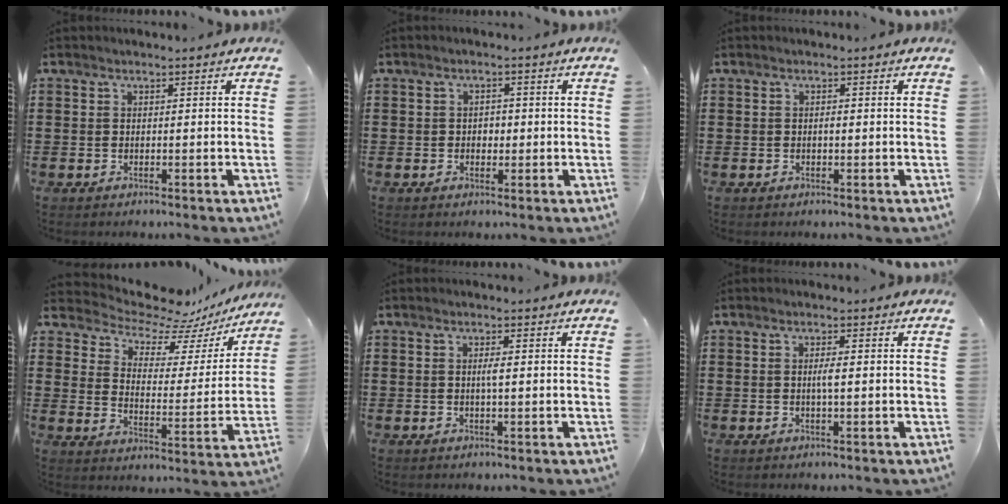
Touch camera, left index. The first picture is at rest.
{"total": 1.6, "force": [-0.1, 1.1, 1.1], "torque": [-0.024, 0.006, -0.004]}
{"total": 0.7, "force": [0.0, 0.2, 0.6], "torque": [-0.014, -0.004, 0.002]}
{"total": 7.5, "force": [6.9, 2.2, 1.9], "torque": [-0.053, -0.060, 0.113]}
{"total": 1.6, "force": [0.2, 0.2, 1.6], "torque": [-0.032, -0.001, 0.003]}
{"total": 1.9, "force": [0.1, 0.2, 1.8], "torque": [-0.036, -0.003, 0.001]}